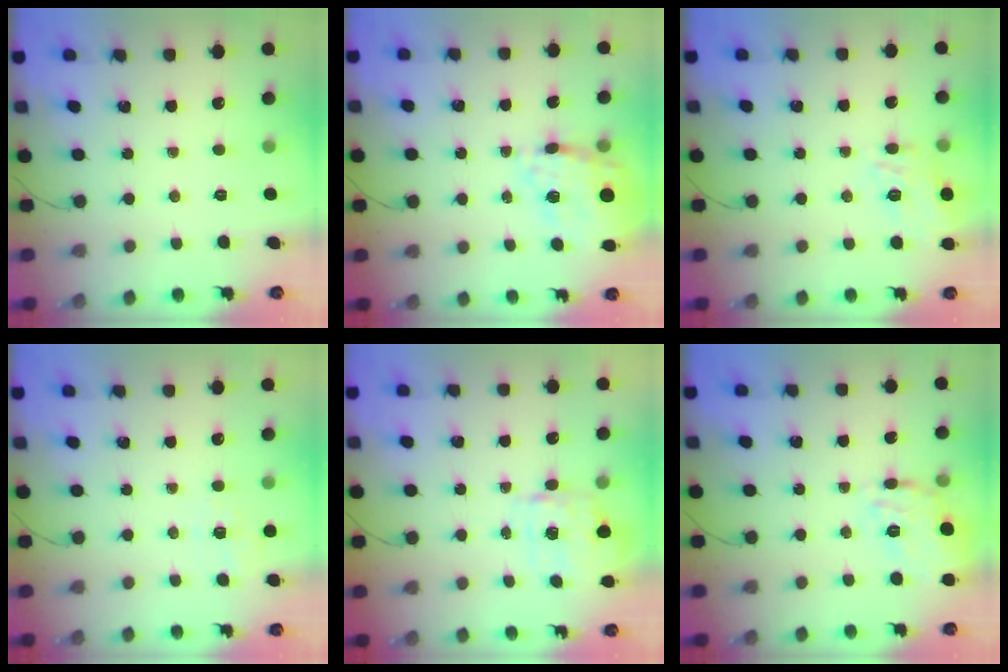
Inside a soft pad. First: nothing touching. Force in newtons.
{"total": 17.7, "press": 17.3, "slide": 3.8}
{"total": 12.7, "press": 12.7, "slide": 1.0}
{"total": 1.6, "press": 0.1, "slide": 1.6}
{"total": 4.0, "press": 3.9, "slide": 0.8}
{"total": 12.3, "press": 12.3, "slide": 0.7}